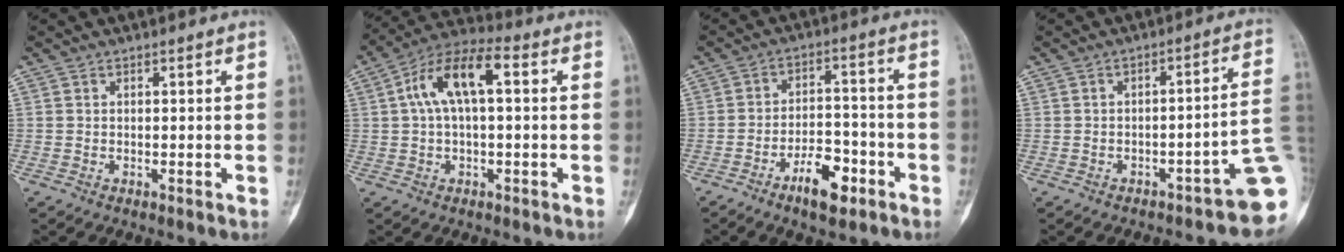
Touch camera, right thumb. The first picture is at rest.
{"total": 11.5, "force": [2.2, 5.0, 10.1], "torque": [-0.192, 0.040, 0.031]}
{"total": 8.5, "force": [-4.9, 3.6, 5.9], "torque": [-0.084, 0.032, -0.079]}
{"total": 10.2, "force": [-4.6, 2.4, 8.8], "torque": [-0.085, 0.053, -0.058]}